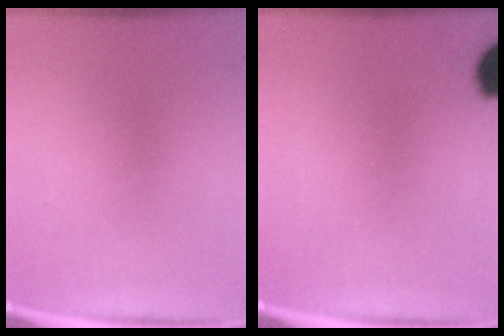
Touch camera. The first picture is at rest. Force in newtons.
{"total": 10.0}